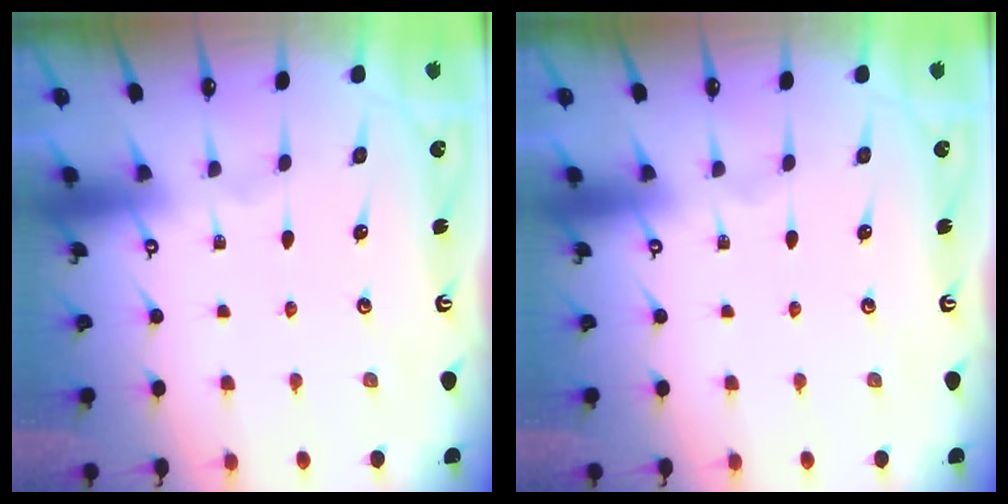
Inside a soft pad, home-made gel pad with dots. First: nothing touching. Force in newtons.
{"total": 0.0}